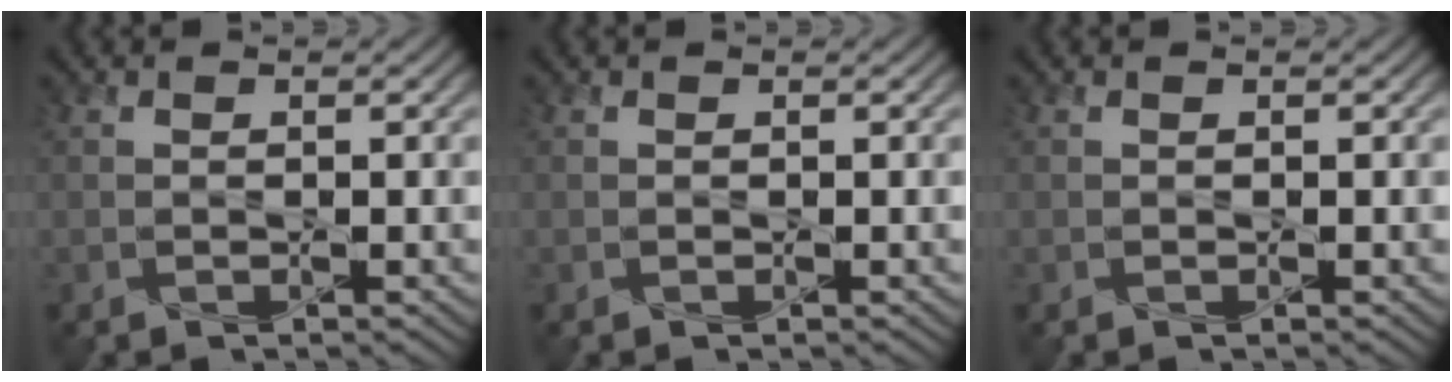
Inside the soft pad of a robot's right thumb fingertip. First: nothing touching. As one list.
[{"total": 0.0}, {"total": 0.0}]